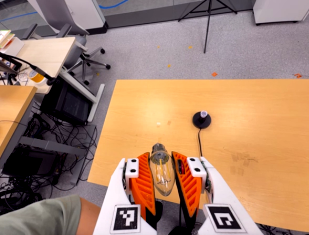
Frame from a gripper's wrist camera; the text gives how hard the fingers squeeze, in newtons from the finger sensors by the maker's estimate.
{"total": 19.8, "left": 21.7, "right": 17.9}